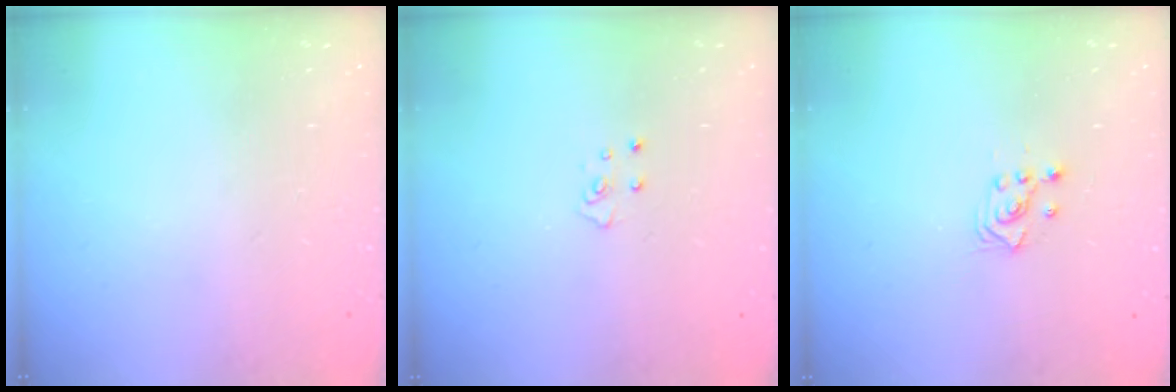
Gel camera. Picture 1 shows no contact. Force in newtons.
{"total": 3.8, "press": 3.8, "slide": 0.3}
{"total": 2.9, "press": 2.9, "slide": 0.2}